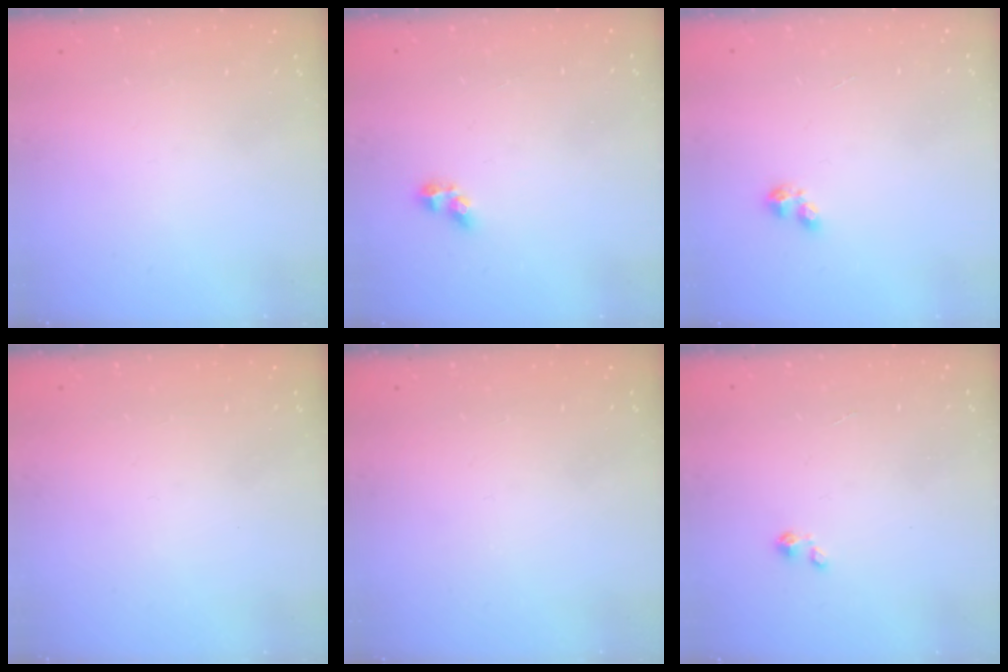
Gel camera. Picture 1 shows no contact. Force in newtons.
{"total": 3.3, "press": 3.3, "slide": 0.2}
{"total": 2.8, "press": 2.8, "slide": 0.5}
{"total": 0.0}
{"total": 0.0}
{"total": 0.0}